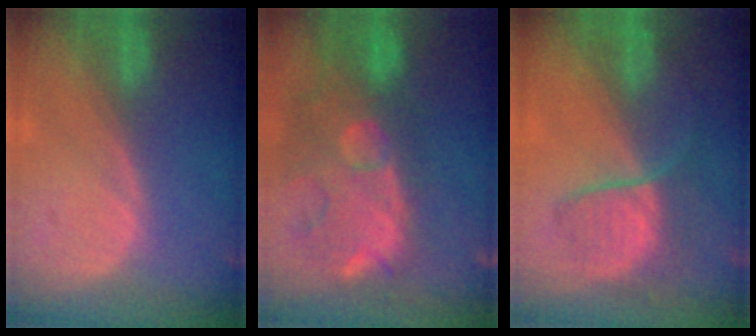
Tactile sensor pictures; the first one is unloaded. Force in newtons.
{"total": 13.1, "press": 11.3, "slide": 6.5}
{"total": 6.5, "press": 6.3, "slide": 1.7}